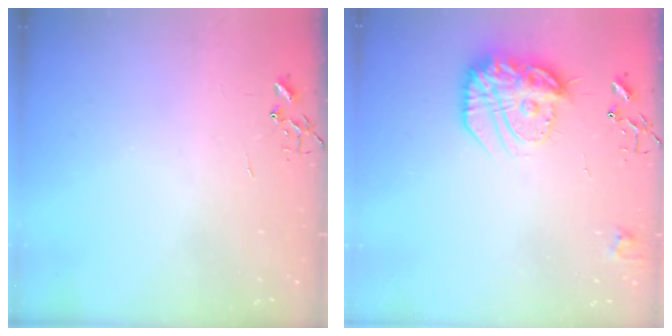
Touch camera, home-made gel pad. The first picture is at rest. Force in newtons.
{"total": 18.0, "press": 18.0, "slide": 1.3}